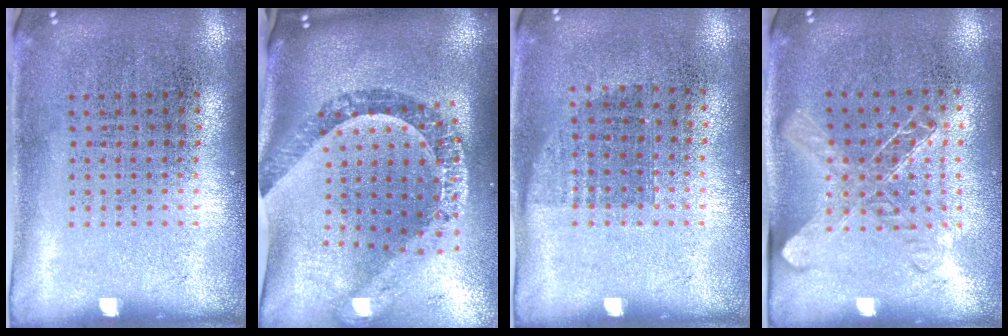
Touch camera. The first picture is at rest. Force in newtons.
{"total": 2.3, "press": 1.9, "slide": 1.3}
{"total": 0.8, "press": 0.6, "slide": 0.4}
{"total": 1.4, "press": 1.3, "slide": 0.6}